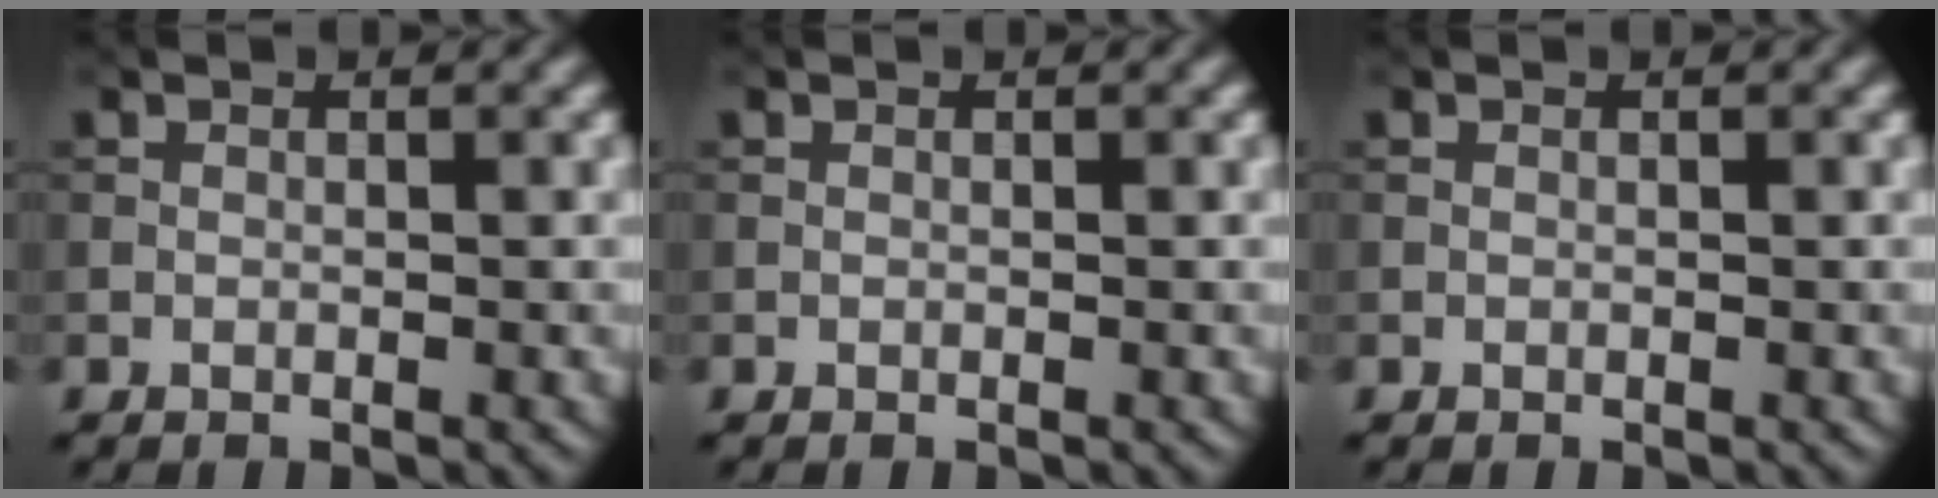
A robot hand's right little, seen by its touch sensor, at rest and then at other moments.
{"total": 0.0}
{"total": 0.0}